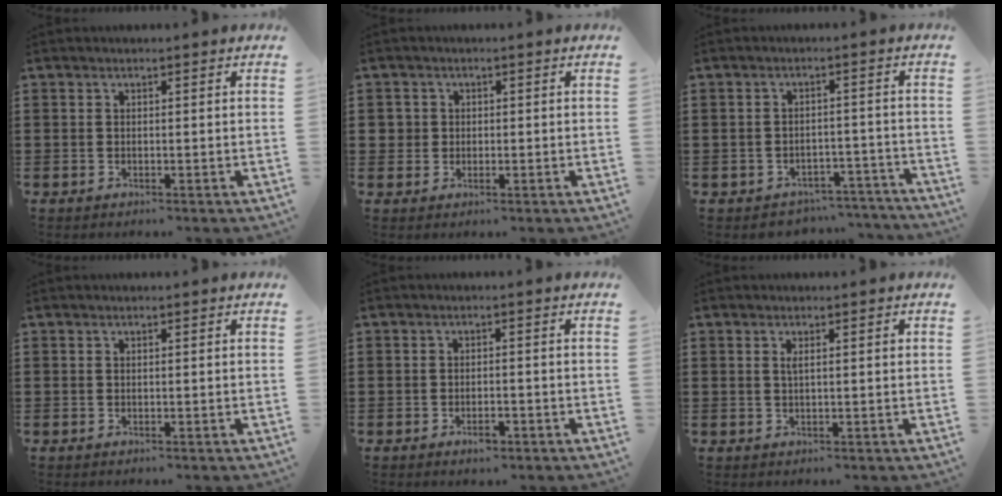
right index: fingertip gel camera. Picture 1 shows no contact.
{"total": 1.7, "force": [0.0, 1.7, 0.3], "torque": [-0.013, 0.009, -0.002]}
{"total": 2.8, "force": [-2.7, 0.9, 0.0], "torque": [-0.009, 0.004, -0.058]}
{"total": 0.0}
{"total": 2.0, "force": [-1.3, 0.7, 1.3], "torque": [-0.025, 0.001, -0.025]}
{"total": 1.6, "force": [0.4, 0.3, 1.5], "torque": [-0.029, 0.002, 0.006]}